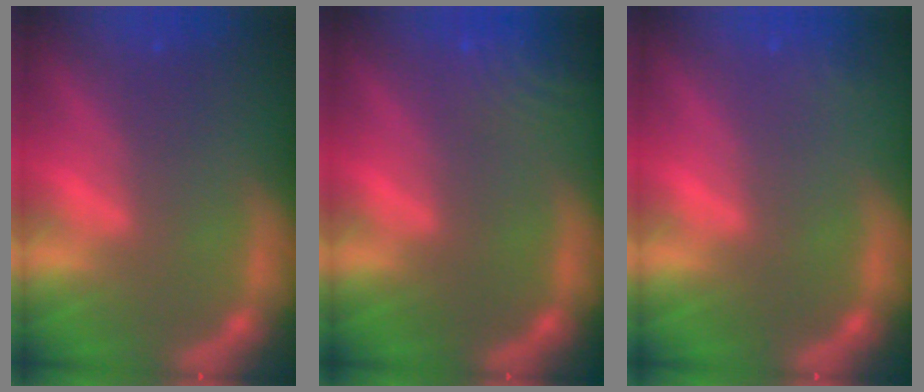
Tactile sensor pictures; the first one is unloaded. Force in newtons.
{"total": 5.6}
{"total": 0.9}